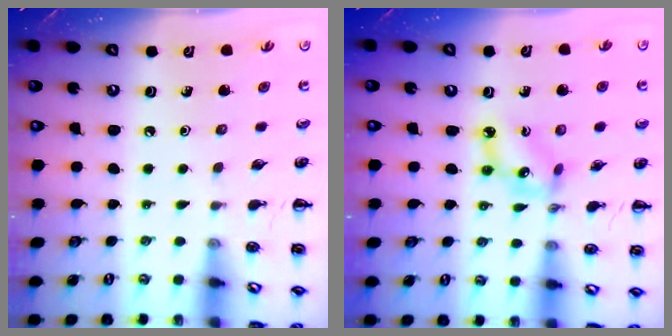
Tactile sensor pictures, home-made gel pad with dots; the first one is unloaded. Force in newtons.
{"total": 6.2, "press": 6.0, "slide": 1.6}